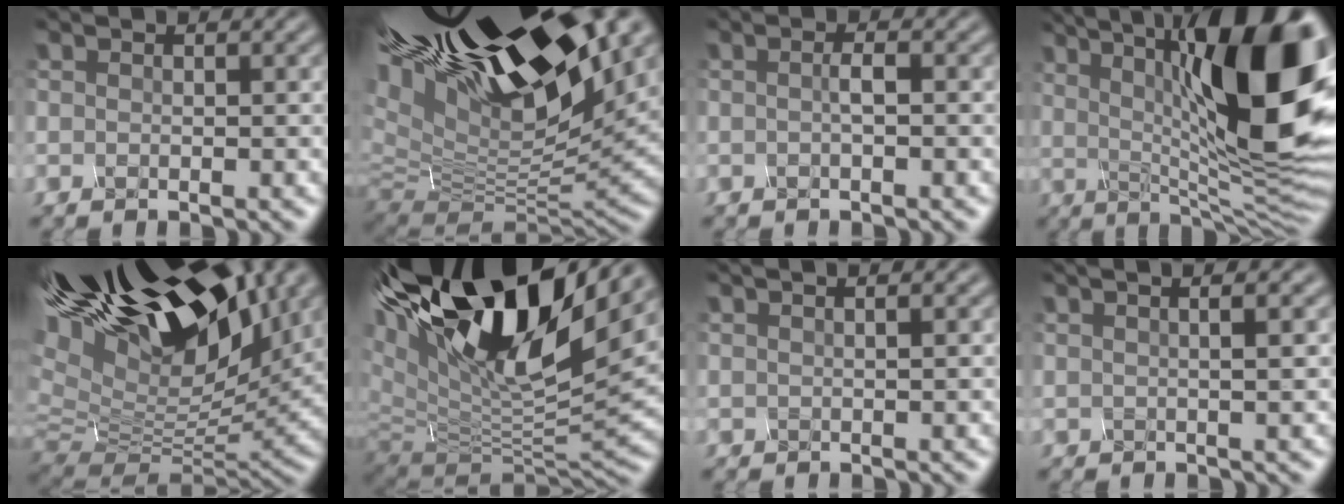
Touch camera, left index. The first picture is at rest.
{"total": 18.2, "force": [11.2, 5.7, 13.2], "torque": [-0.243, 0.038, 0.203]}
{"total": 0.7, "force": [-0.1, -0.6, 0.4], "torque": [-0.023, 0.003, 0.009]}
{"total": 15.4, "force": [3.5, 3.9, 14.4], "torque": [-0.200, 0.017, 0.070]}
{"total": 15.8, "force": [8.9, 6.6, 11.2], "torque": [-0.248, 0.044, 0.158]}
{"total": 16.3, "force": [8.8, 6.9, 11.8], "torque": [-0.245, 0.028, 0.171]}
{"total": 1.8, "force": [1.4, 0.3, 1.2], "torque": [-0.010, 0.022, 0.000]}
{"total": 3.7, "force": [2.0, 0.8, 3.0], "torque": [-0.031, 0.038, 0.008]}